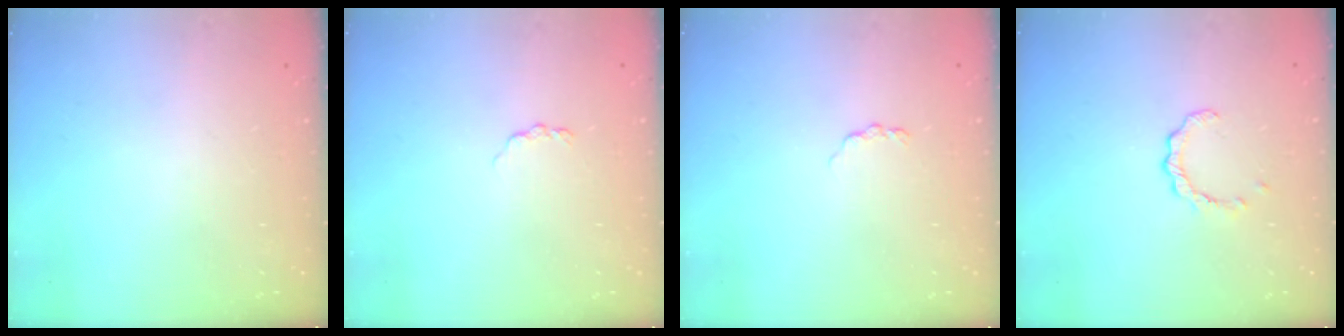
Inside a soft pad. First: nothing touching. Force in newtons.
{"total": 2.9, "press": 2.8, "slide": 0.4}
{"total": 2.9, "press": 2.8, "slide": 0.4}
{"total": 1.8, "press": 1.8, "slide": 0.3}